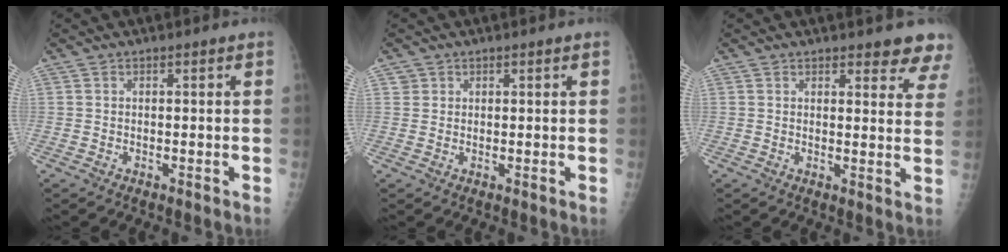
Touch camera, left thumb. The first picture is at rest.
{"total": 1.2, "force": [0.6, 1.0, 0.1], "torque": [0.013, -0.002, 0.006]}
{"total": 7.5, "force": [6.5, 2.2, 3.0], "torque": [0.004, -0.032, 0.056]}